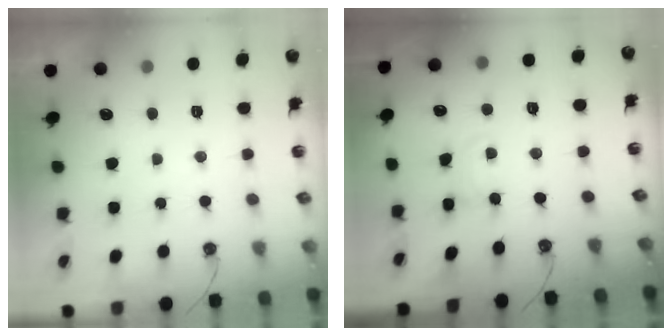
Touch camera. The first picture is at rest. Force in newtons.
{"total": 1.4, "press": 1.4, "slide": 0.2}